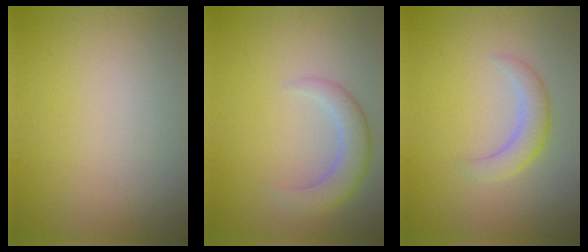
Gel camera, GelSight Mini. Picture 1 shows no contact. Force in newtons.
{"total": 3.2, "press": 3.2, "slide": 0.2}
{"total": 2.6, "press": 2.5, "slide": 0.3}